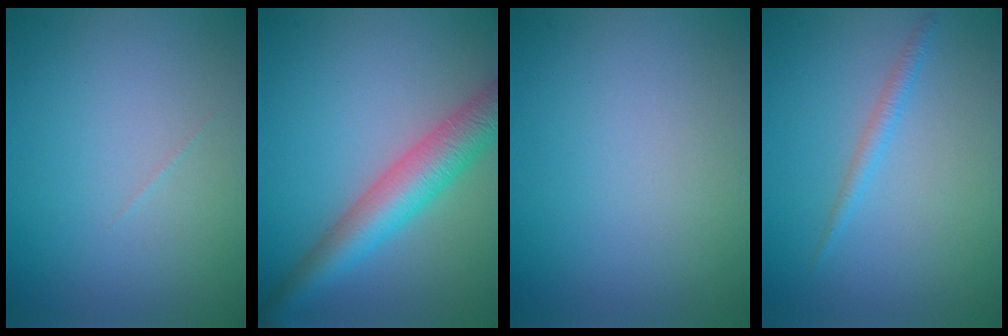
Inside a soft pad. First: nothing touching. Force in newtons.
{"total": 5.8, "press": 5.8, "slide": 0.1}
{"total": 0.0}
{"total": 1.2, "press": 1.2, "slide": 0.0}